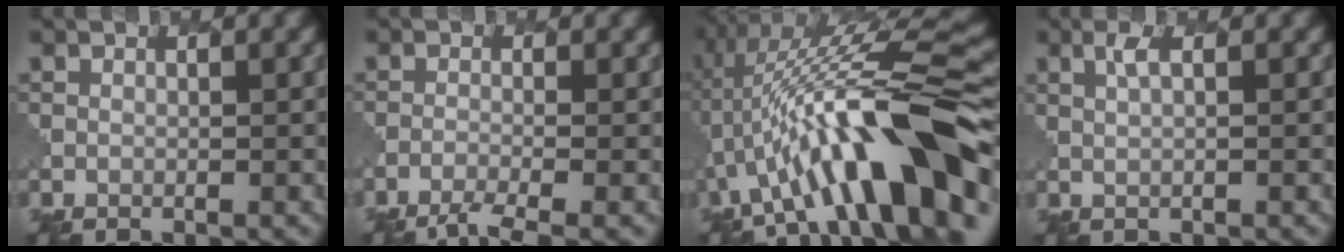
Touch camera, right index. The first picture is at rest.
{"total": 2.7, "force": [-2.0, 0.4, 1.8], "torque": [-0.030, -0.003, -0.048]}
{"total": 13.3, "force": [-2.7, 3.1, 12.7], "torque": [-0.200, 0.030, -0.034]}
{"total": 1.8, "force": [1.0, 0.4, 1.5], "torque": [-0.028, 0.004, 0.018]}